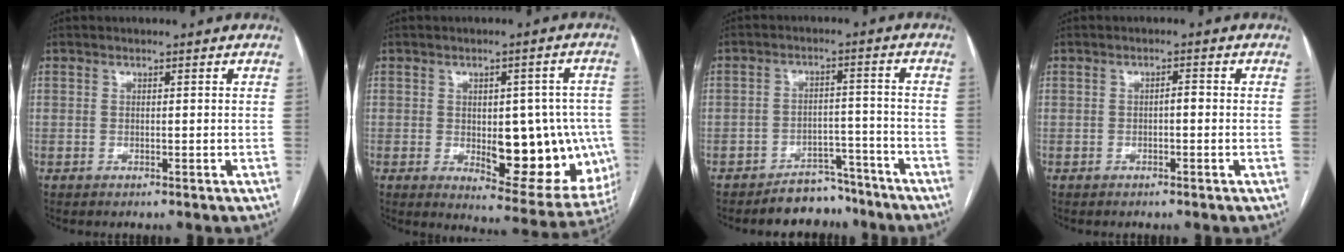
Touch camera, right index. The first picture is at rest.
{"total": 16.5, "force": [-2.4, 7.1, 14.7], "torque": [-0.153, 0.012, -0.002]}
{"total": 6.6, "force": [-5.8, 3.2, 0.2], "torque": [0.017, 0.030, -0.090]}
{"total": 1.2, "force": [-0.3, 0.4, 1.1], "torque": [-0.015, 0.004, -0.006]}